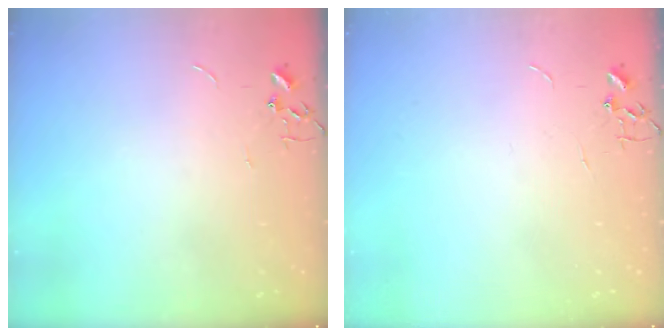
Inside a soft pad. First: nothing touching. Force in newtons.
{"total": 0.0}